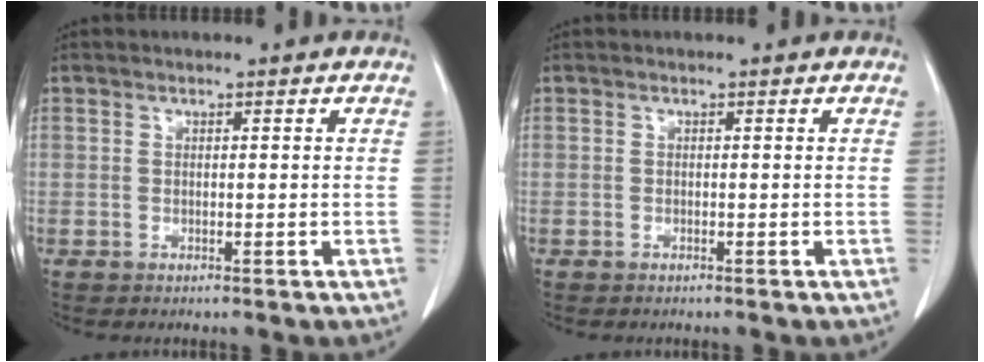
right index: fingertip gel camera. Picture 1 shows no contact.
{"total": 0.0}